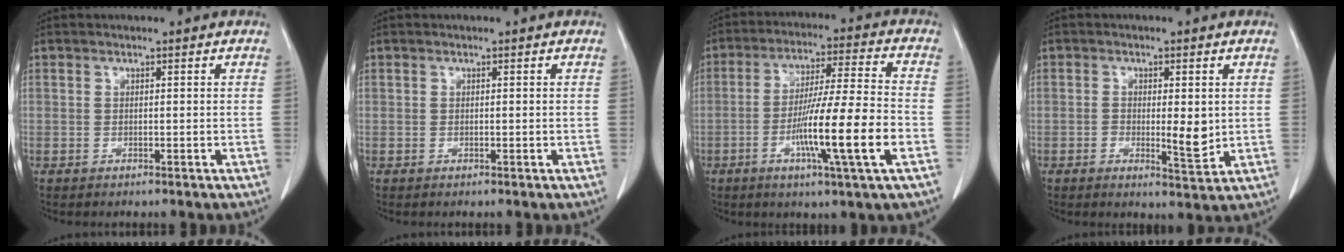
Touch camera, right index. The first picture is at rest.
{"total": 0.0}
{"total": 14.2, "force": [-4.6, -0.6, 13.5], "torque": [-0.238, -0.009, -0.083]}
{"total": 4.9, "force": [-0.3, 1.6, 4.7], "torque": [-0.070, -0.007, -0.002]}